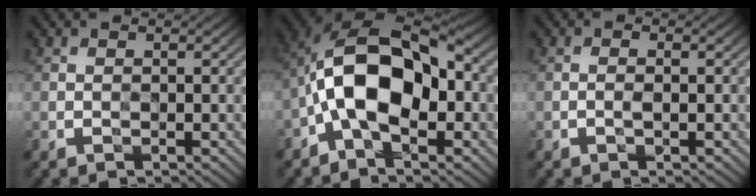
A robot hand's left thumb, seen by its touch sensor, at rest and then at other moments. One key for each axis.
{"total": 12.8, "fx": -1.8, "fy": 7.1, "fz": 10.5, "tx": -0.193, "ty": 0.020, "tz": -0.044}
{"total": 0.8, "fx": -0.3, "fy": 0.1, "fz": 0.7, "tx": -0.013, "ty": 0.003, "tz": -0.006}